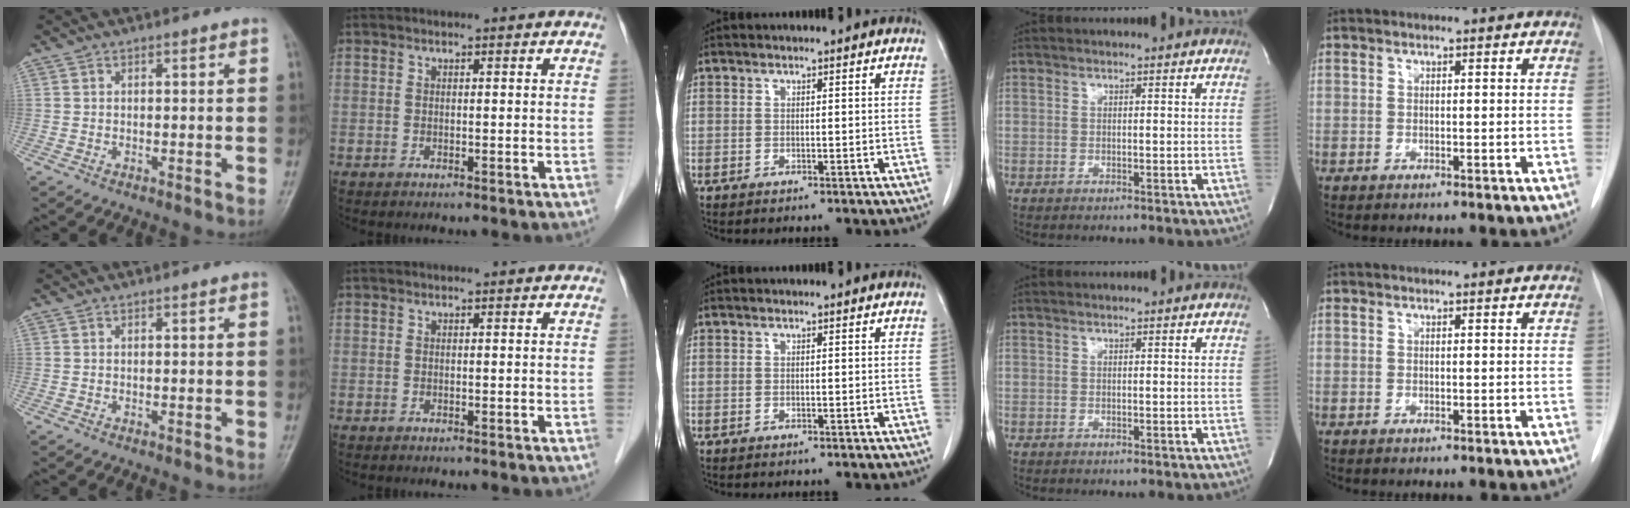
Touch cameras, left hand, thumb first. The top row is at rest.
{}